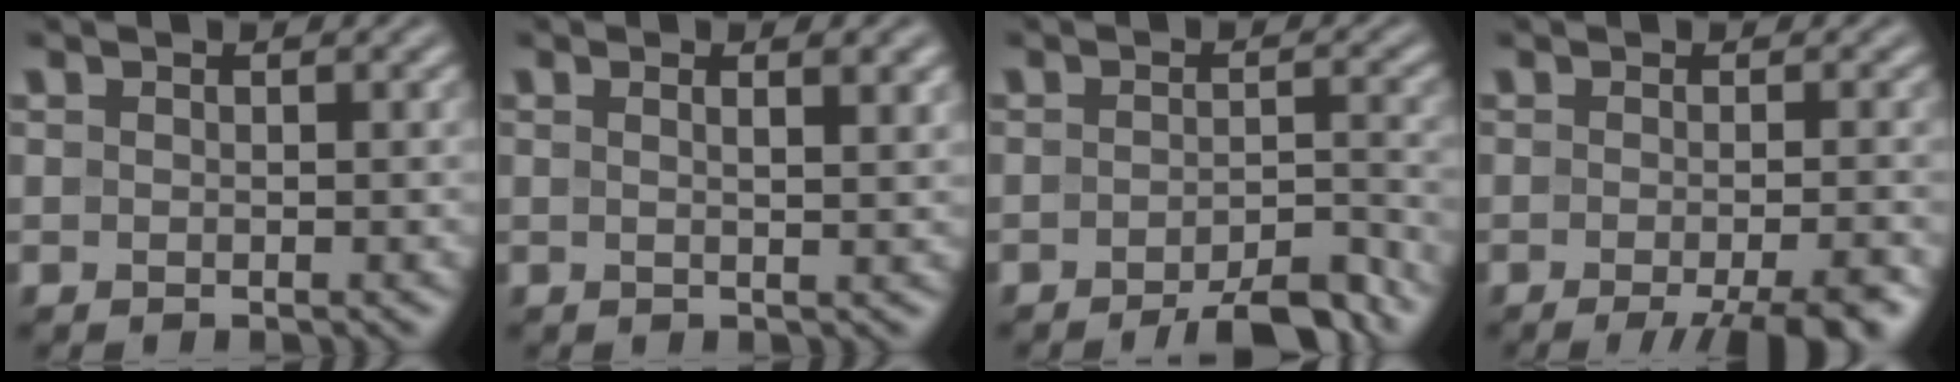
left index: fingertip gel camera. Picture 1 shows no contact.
{"total": 3.3, "force": [1.3, 1.1, 2.8], "torque": [-0.020, 0.006, 0.000]}
{"total": 5.2, "force": [-4.0, 1.2, 3.2], "torque": [-0.041, 0.006, -0.056]}
{"total": 6.0, "force": [-3.2, 1.4, 4.9], "torque": [-0.046, -0.007, -0.040]}